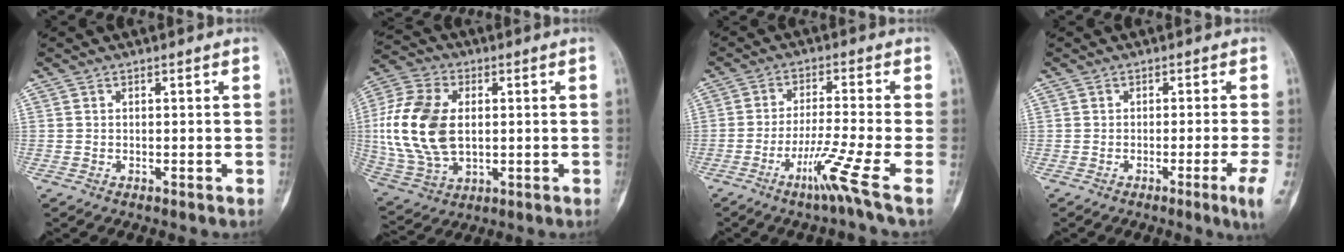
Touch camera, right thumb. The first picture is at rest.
{"total": 17.8, "force": [1.1, 11.5, 13.6], "torque": [-0.281, 0.000, 0.026]}
{"total": 8.9, "force": [-4.4, -1.3, 7.6], "torque": [-0.153, 0.004, -0.085]}
{"total": 4.4, "force": [-1.8, -0.7, 3.9], "torque": [-0.065, -0.007, -0.028]}